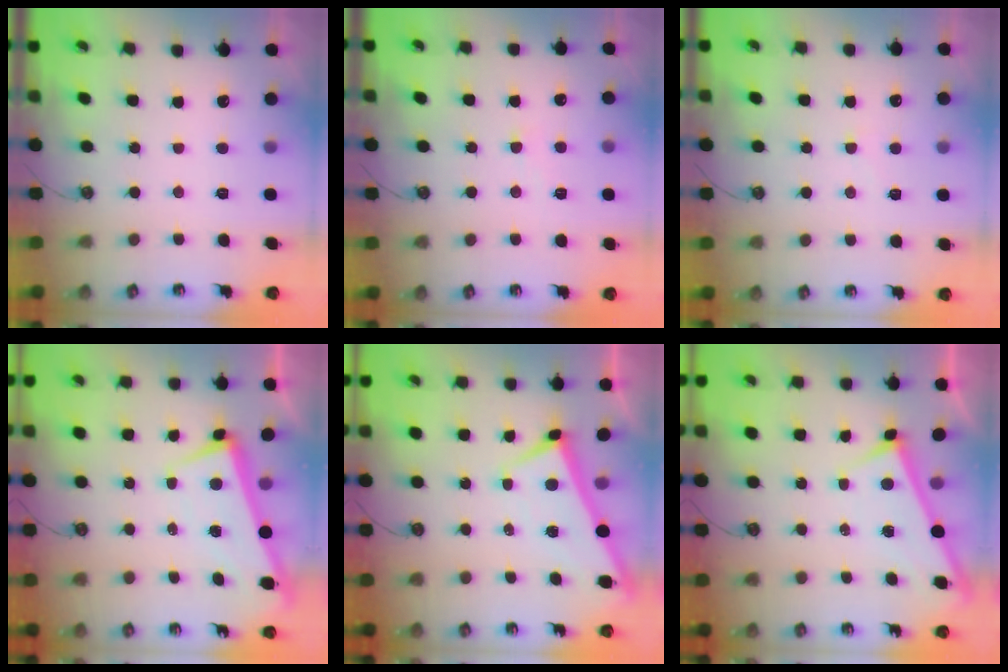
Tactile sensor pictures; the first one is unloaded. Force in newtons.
{"total": 3.6, "press": 3.5, "slide": 0.4}
{"total": 5.7, "press": 5.7, "slide": 0.4}
{"total": 2.0, "press": 1.0, "slide": 1.7}
{"total": 1.9, "press": 1.9, "slide": 0.2}
{"total": 3.0, "press": 3.0, "slide": 0.1}